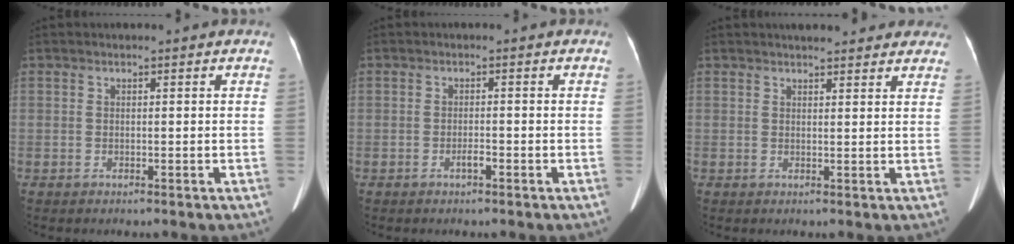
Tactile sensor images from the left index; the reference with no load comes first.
{"total": 1.3, "force": [-1.0, 0.2, 0.8], "torque": [-0.017, -0.002, -0.015]}
{"total": 10.4, "force": [9.2, 2.7, 4.2], "torque": [-0.031, 0.016, 0.096]}